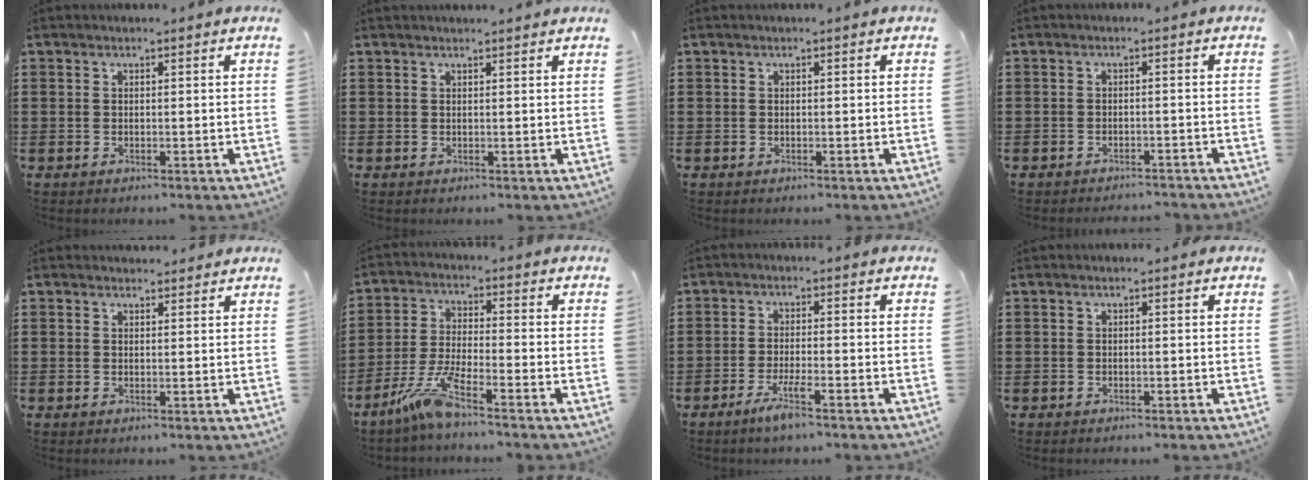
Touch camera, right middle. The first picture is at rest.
{"total": 1.1, "force": [1.0, -0.2, 0.1], "torque": [-0.002, -0.002, 0.020]}
{"total": 0.0}
{"total": 1.4, "force": [-1.4, 0.0, 0.0], "torque": [-0.006, 0.000, -0.029]}
{"total": 1.4, "force": [1.3, 0.5, 0.0], "torque": [0.006, 0.000, 0.024]}
{"total": 7.0, "force": [-4.8, 0.4, 5.0], "torque": [-0.114, -0.012, -0.094]}
{"total": 3.9, "force": [-2.5, 0.2, 3.1], "torque": [-0.064, -0.007, -0.046]}
{"total": 0.0}